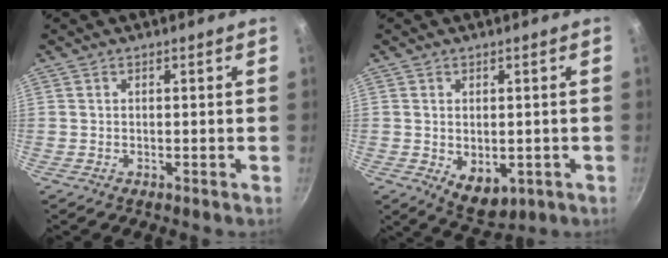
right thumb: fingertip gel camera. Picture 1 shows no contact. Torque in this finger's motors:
{"motor_torque": [-0.58, 0.10, -0.11, 0.10, 0.02]}